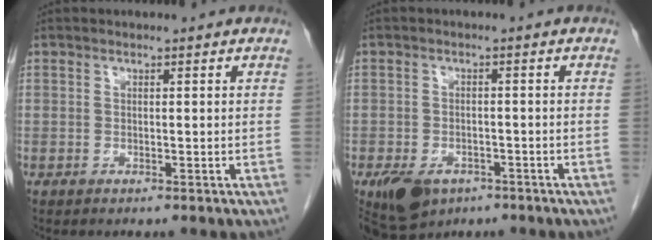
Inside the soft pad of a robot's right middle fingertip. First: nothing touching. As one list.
[{"total": 7.1, "force": [-4.3, 4.4, 3.6], "torque": [-0.065, -0.004, -0.062]}]